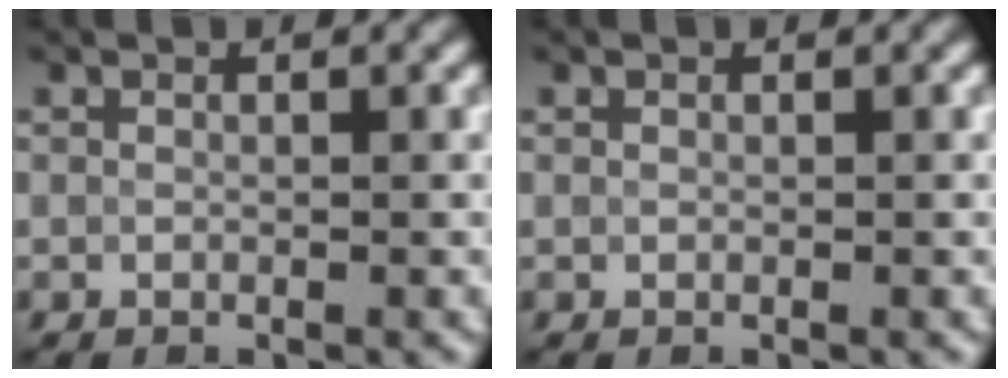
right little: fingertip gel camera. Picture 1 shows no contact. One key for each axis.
{"total": 0.0}